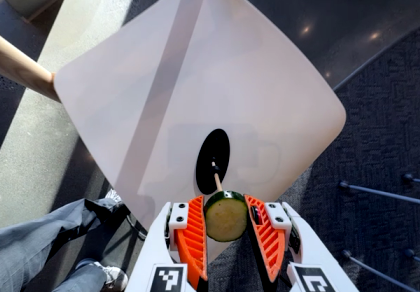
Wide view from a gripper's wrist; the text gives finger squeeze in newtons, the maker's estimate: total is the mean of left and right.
{"total": 10.6, "left": 10.5, "right": 10.7}